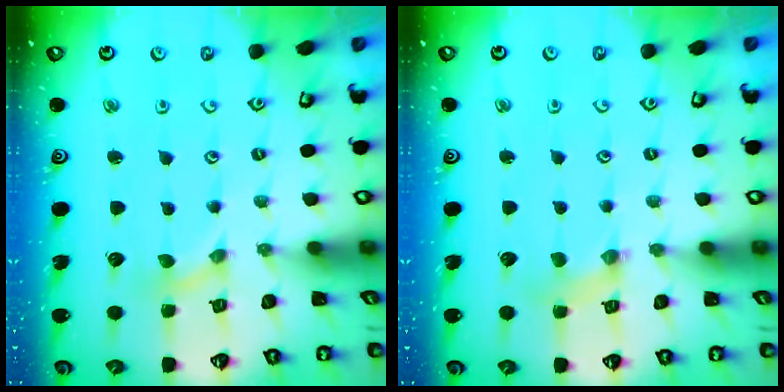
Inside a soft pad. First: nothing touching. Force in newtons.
{"total": 1.3, "press": 1.2, "slide": 0.3}